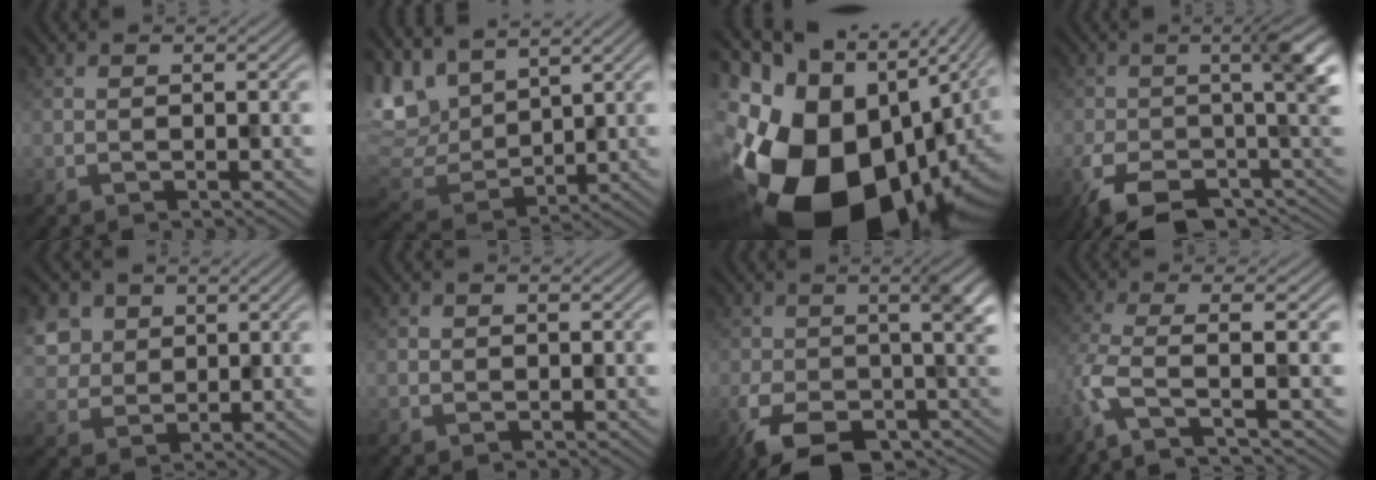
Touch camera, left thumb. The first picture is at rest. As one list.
[{"total": 9.6, "force": [5.5, 5.1, 5.8], "torque": [-0.170, 0.008, 0.106]}, {"total": 21.5, "force": [-4.3, 13.3, 16.3], "torque": [-0.317, -0.052, -0.038]}, {"total": 10.8, "force": [-4.7, 4.0, 8.9], "torque": [-0.150, -0.037, -0.076]}, {"total": 6.5, "force": [2.6, 5.2, 3.0], "torque": [-0.110, 0.011, 0.042]}, {"total": 0.9, "force": [0.0, 0.9, 0.1], "torque": [0.001, -0.003, -0.003]}, {"total": 10.4, "force": [-4.2, 4.8, 8.1], "torque": [-0.132, -0.042, -0.061]}, {"total": 5.2, "force": [-1.7, 0.6, 4.9], "torque": [-0.097, 0.002, -0.054]}]